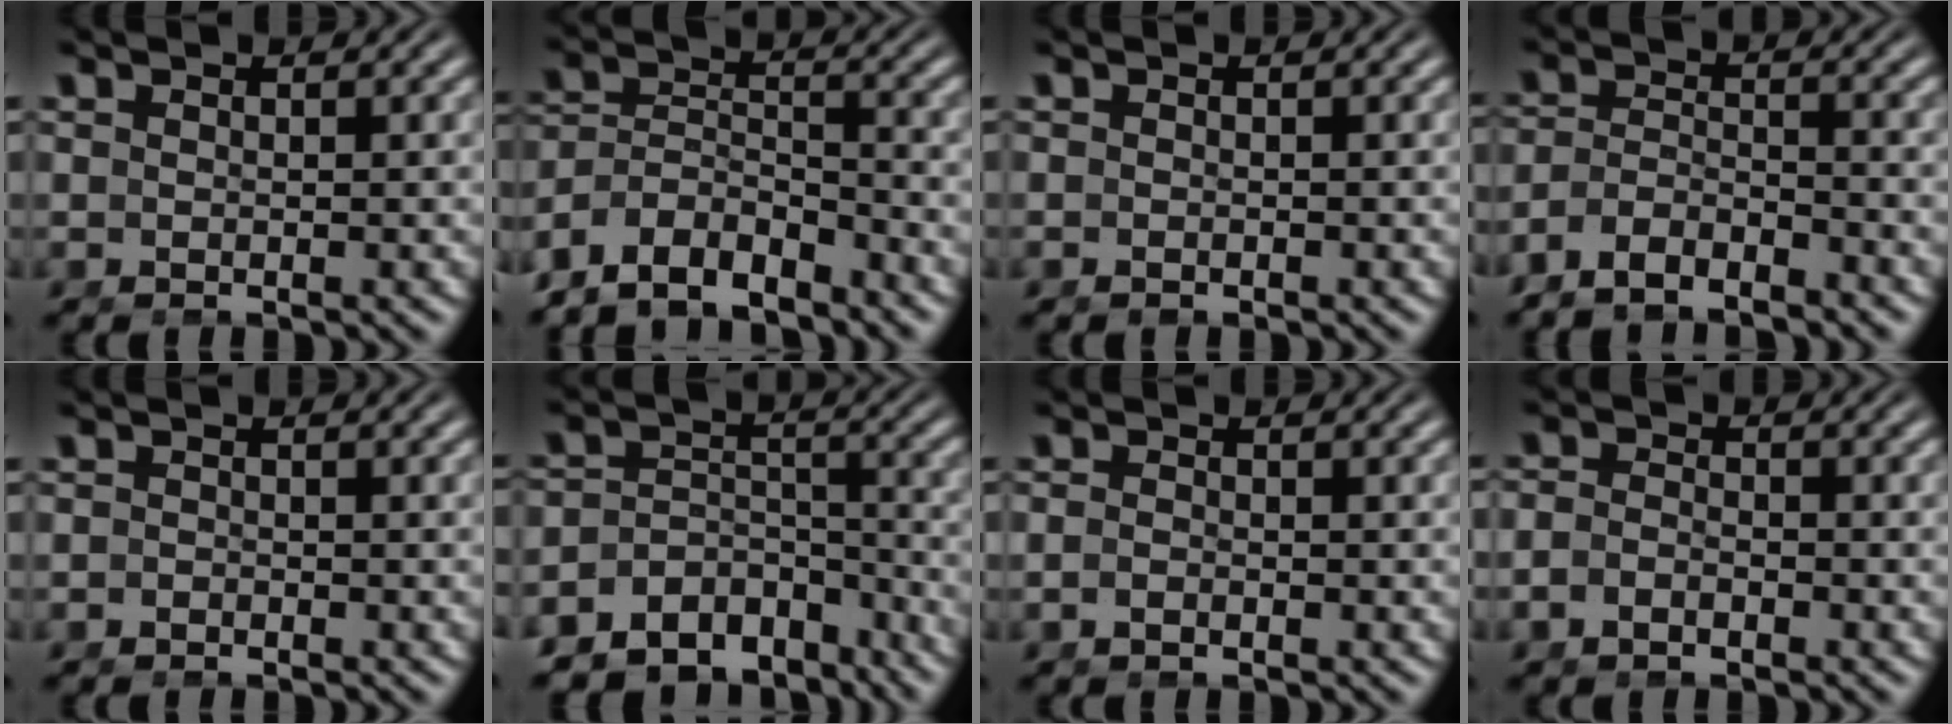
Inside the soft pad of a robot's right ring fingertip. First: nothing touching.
{"total": 9.4, "force": [-5.4, 7.0, 3.1], "torque": [-0.098, -0.044, -0.090]}
{"total": 0.6, "force": [-0.5, -0.1, -0.1], "torque": [-0.002, -0.007, -0.007]}
{"total": 5.2, "force": [-3.8, 3.0, 1.6], "torque": [-0.045, -0.022, -0.064]}
{"total": 0.8, "force": [-0.7, 0.2, -0.2], "torque": [-0.001, -0.009, -0.009]}
{"total": 12.2, "force": [-8.6, 7.5, 4.3], "torque": [-0.084, -0.045, -0.130]}
{"total": 1.0, "force": [-0.8, 0.1, 0.5], "torque": [-0.013, -0.007, -0.013]}
{"total": 2.1, "force": [-1.4, 1.3, 0.8], "torque": [-0.024, -0.013, -0.025]}